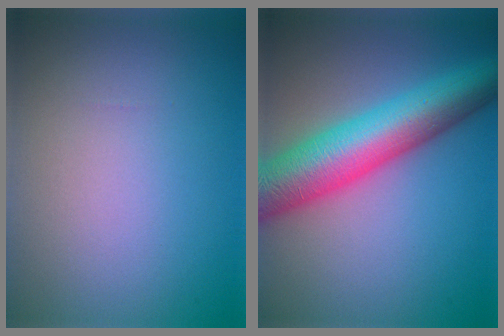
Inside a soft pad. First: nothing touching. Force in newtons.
{"total": 10.2, "press": 10.2, "slide": 0.2}